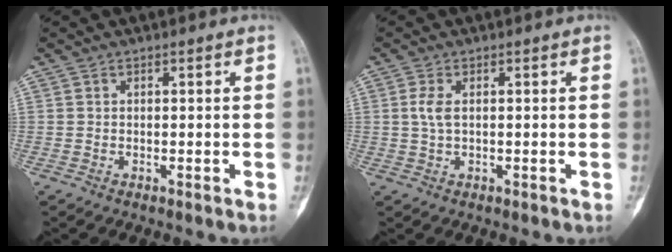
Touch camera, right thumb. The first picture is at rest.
{"total": 2.6, "force": [0.3, 1.2, 2.2], "torque": [-0.054, 0.000, 0.003]}